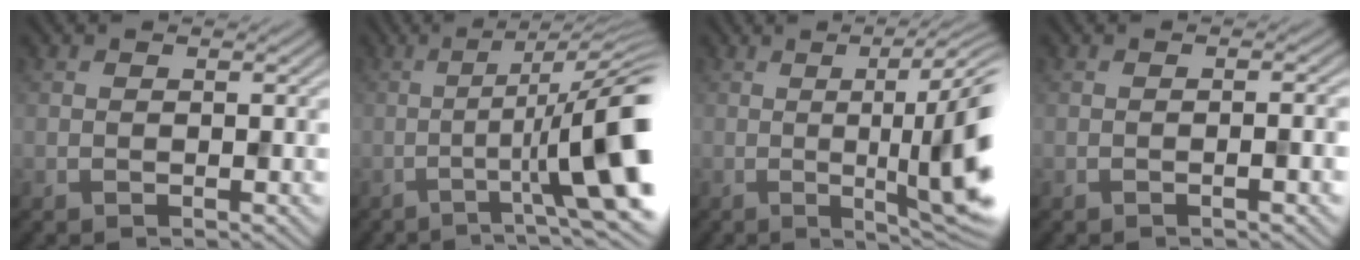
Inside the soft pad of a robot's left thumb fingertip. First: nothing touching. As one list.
[{"total": 13.3, "force": [-2.9, 2.1, 12.8], "torque": [-0.167, 0.009, -0.046]}, {"total": 12.6, "force": [-0.3, 2.6, 12.3], "torque": [-0.160, -0.004, 0.000]}, {"total": 2.1, "force": [-0.5, 0.4, 2.0], "torque": [-0.028, 0.005, -0.011]}]